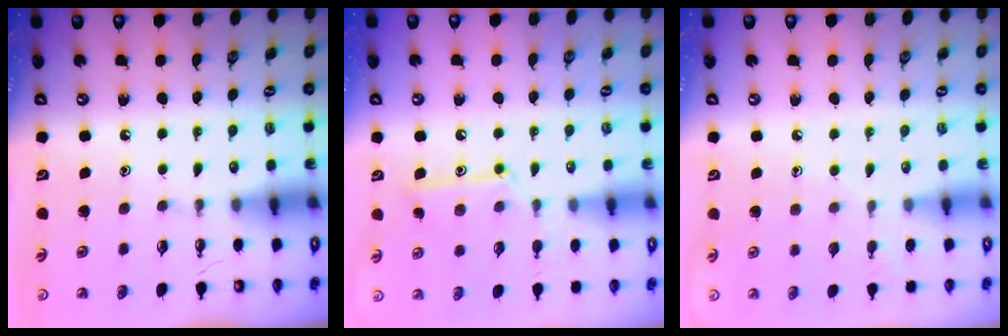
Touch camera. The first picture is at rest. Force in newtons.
{"total": 11.2, "press": 11.2, "slide": 0.8}
{"total": 4.8, "press": 4.8, "slide": 0.5}